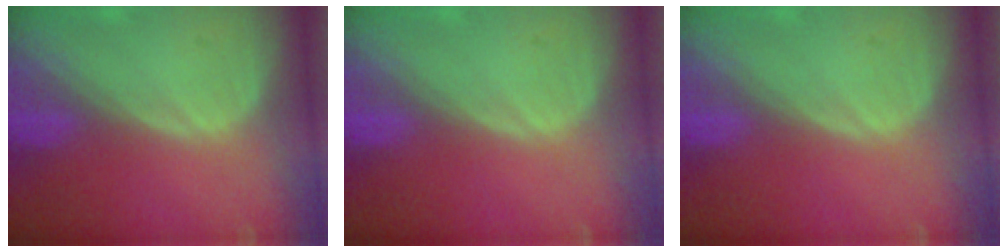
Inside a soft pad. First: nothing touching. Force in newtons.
{"total": 0.0}
{"total": 0.0}